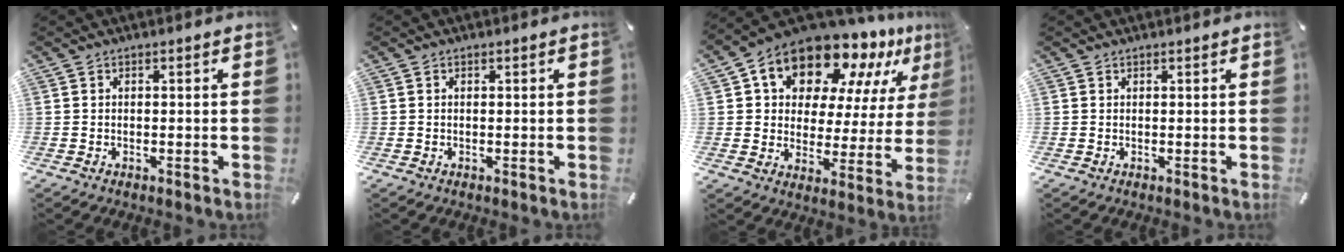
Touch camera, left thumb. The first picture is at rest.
{"total": 0.0}
{"total": 15.9, "force": [12.3, 8.1, 6.0], "torque": [-0.111, -0.102, 0.211]}
{"total": 0.6, "force": [0.4, 0.5, -0.1], "torque": [0.005, 0.003, 0.007]}